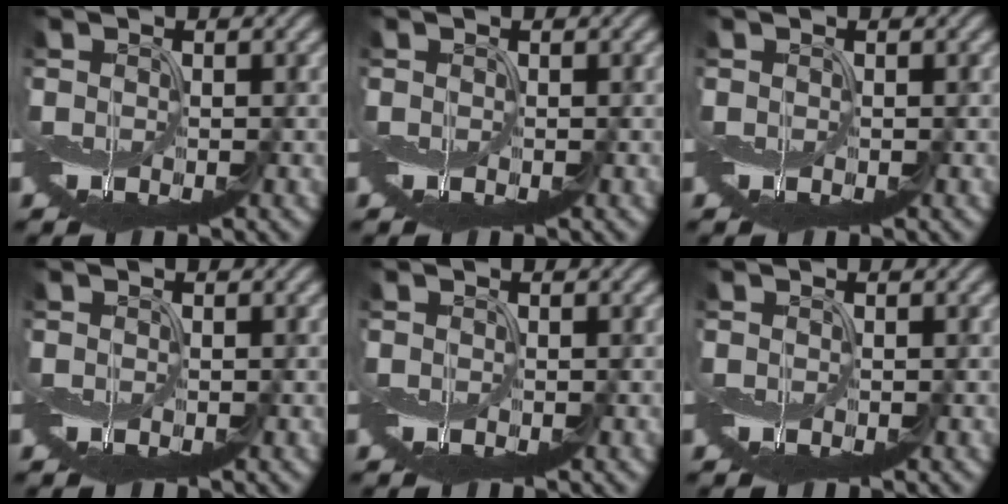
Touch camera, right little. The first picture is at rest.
{"total": 0.0}
{"total": 0.0}
{"total": 0.0}
{"total": 0.0}
{"total": 0.0}